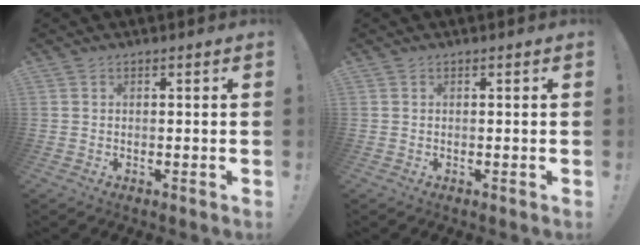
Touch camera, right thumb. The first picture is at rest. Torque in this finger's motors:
{"motor_torque": [0.00, 0.00, 0.00, 0.00, 0.00]}